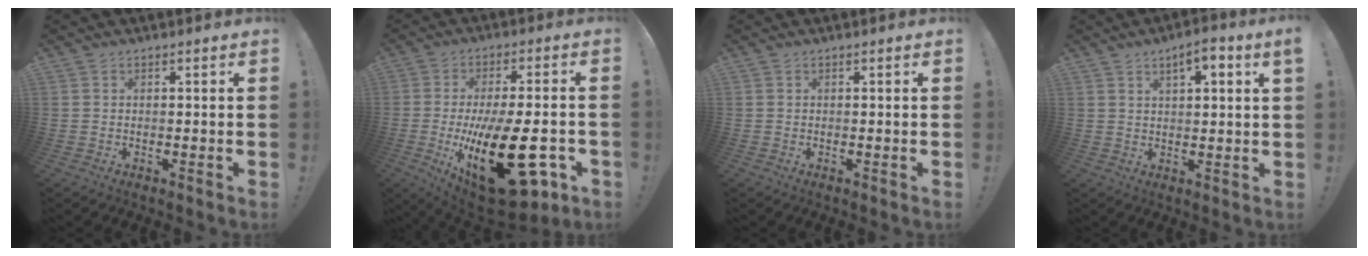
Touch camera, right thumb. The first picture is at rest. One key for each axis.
{"total": 28.8, "fx": -7.3, "fy": 11.9, "fz": 25.2, "tx": -0.399, "ty": 0.021, "tz": -0.094}
{"total": 0.0}
{"total": 5.1, "fx": 2.8, "fy": 0.6, "fz": 4.1, "tx": -0.059, "ty": -0.012, "tz": 0.043}